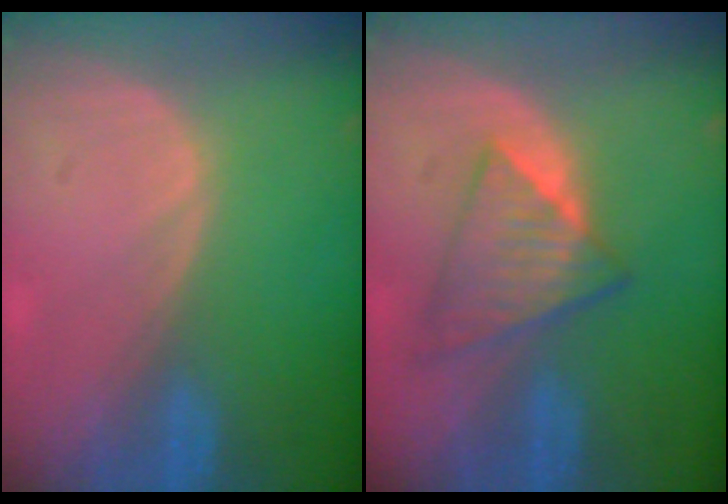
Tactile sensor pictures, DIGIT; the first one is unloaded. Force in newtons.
{"total": 6.0, "press": 5.9, "slide": 0.7}